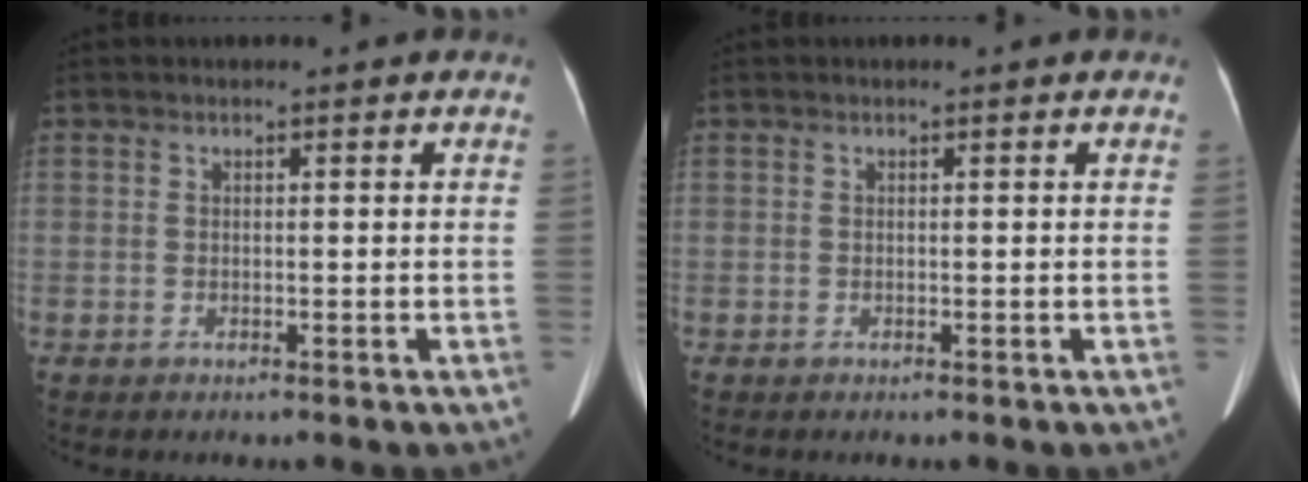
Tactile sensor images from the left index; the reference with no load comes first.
{"total": 0.0}